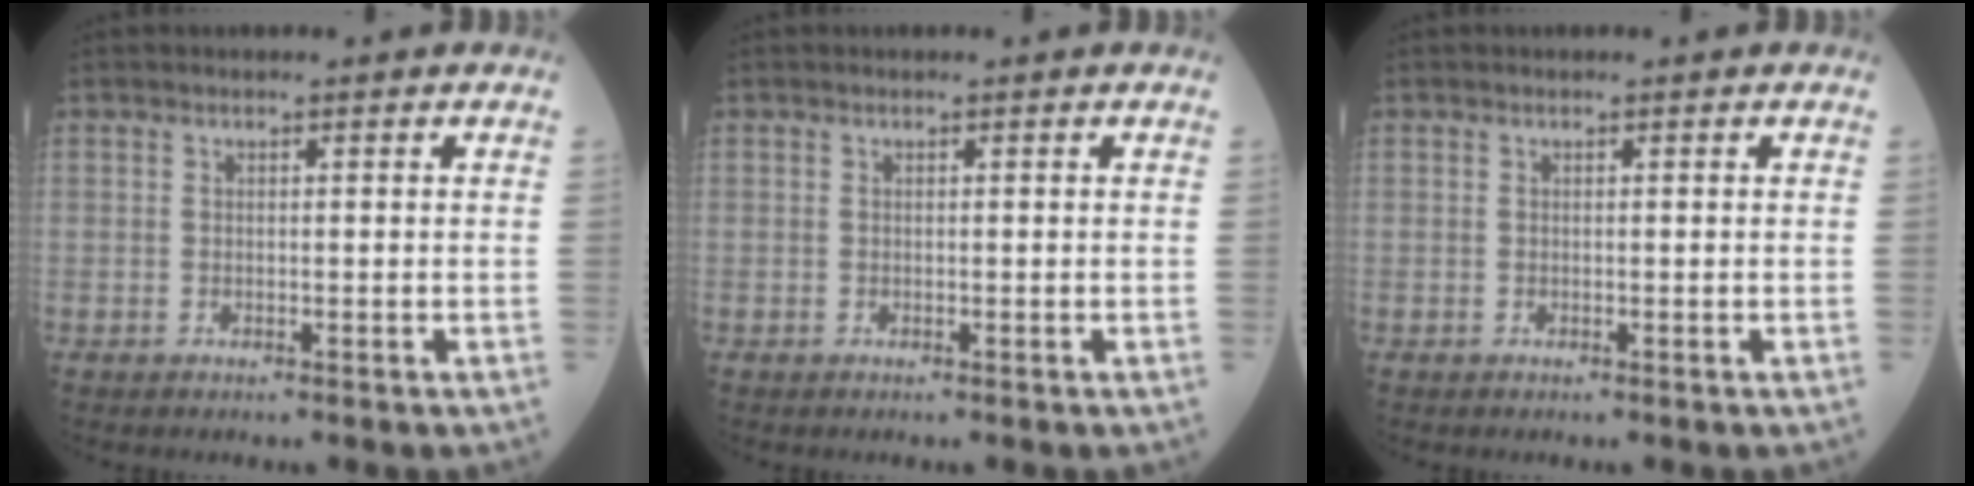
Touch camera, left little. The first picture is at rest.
{"total": 0.0}
{"total": 0.0}